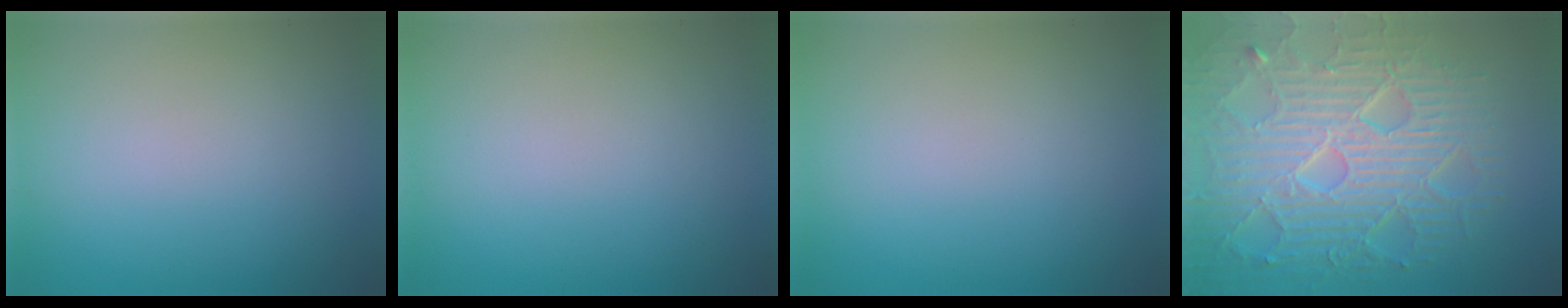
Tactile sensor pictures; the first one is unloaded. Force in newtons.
{"total": 0.0}
{"total": 0.0}
{"total": 9.1, "press": 6.5, "slide": 6.4}